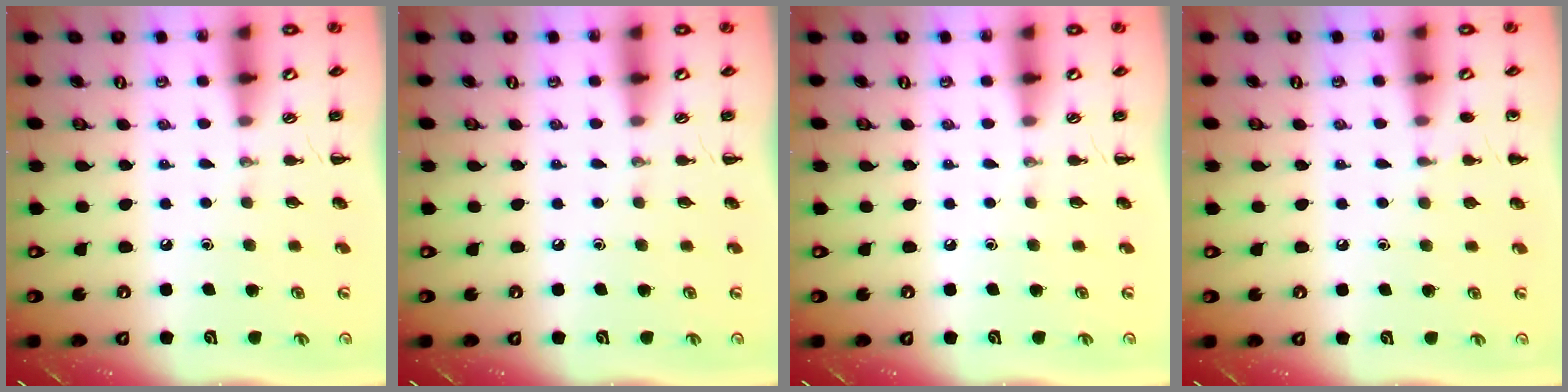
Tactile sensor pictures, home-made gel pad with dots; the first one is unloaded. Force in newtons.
{"total": 0.0}
{"total": 0.0}
{"total": 4.7, "press": 4.5, "slide": 1.5}